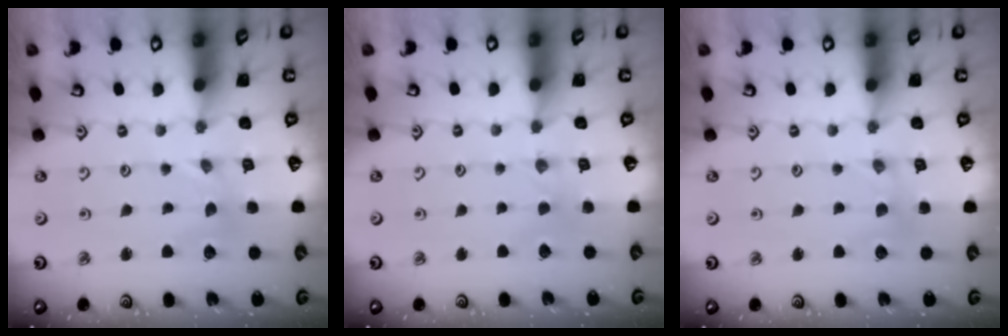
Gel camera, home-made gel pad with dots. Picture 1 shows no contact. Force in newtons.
{"total": 1.2, "press": 1.2, "slide": 0.3}
{"total": 0.6, "press": 0.6, "slide": 0.1}